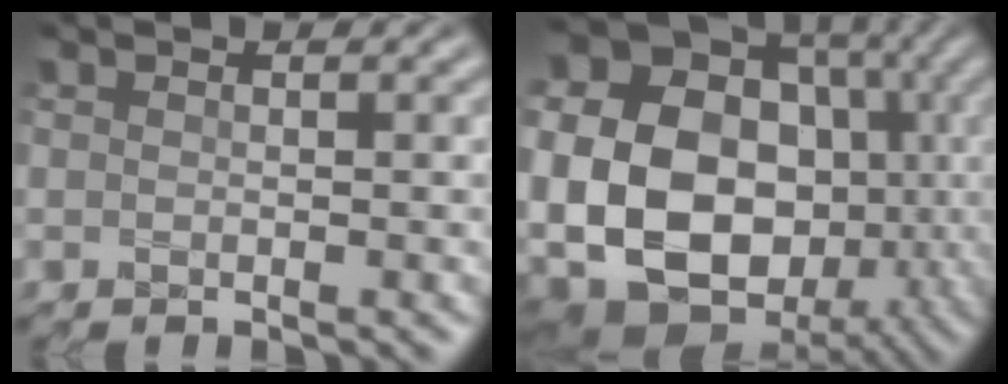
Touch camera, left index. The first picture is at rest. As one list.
[{"total": 22.9, "force": [-1.8, 18.5, 13.3], "torque": [-0.260, -0.021, -0.059]}]